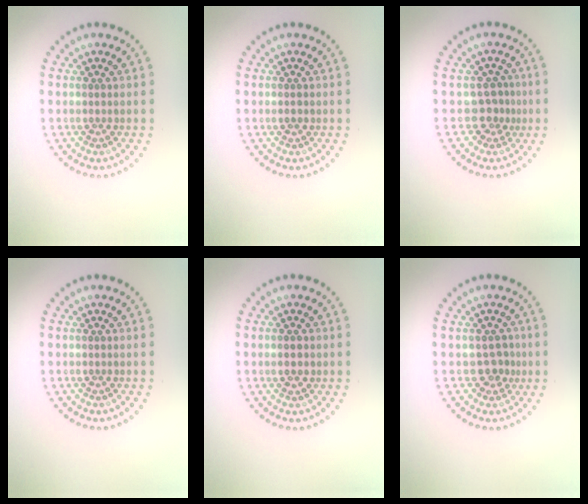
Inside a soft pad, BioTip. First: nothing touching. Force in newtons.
{"total": 0.8, "press": 0.8, "slide": 0.1}
{"total": 2.2, "press": 1.5, "slide": 1.7}
{"total": 0.0}
{"total": 2.0, "press": 2.0, "slide": 0.1}
{"total": 2.0, "press": 1.6, "slide": 1.1}